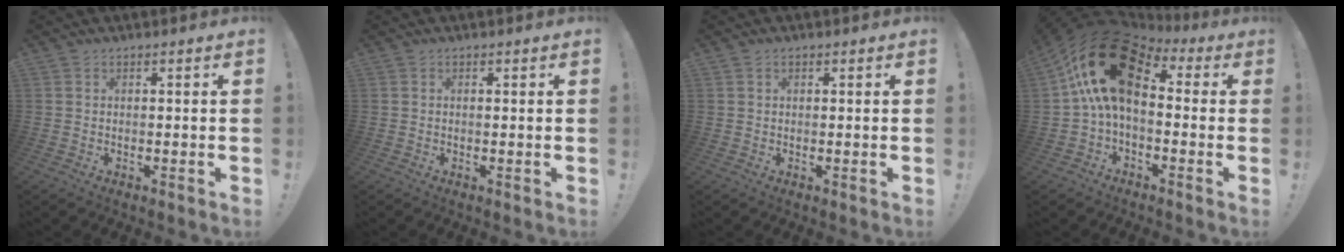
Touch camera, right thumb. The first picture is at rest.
{"total": 0.0}
{"total": 0.6, "force": [0.3, 0.4, 0.2], "torque": [0.002, 0.000, 0.005]}
{"total": 20.2, "force": [5.5, 10.7, 16.2], "torque": [-0.298, -0.011, 0.104]}